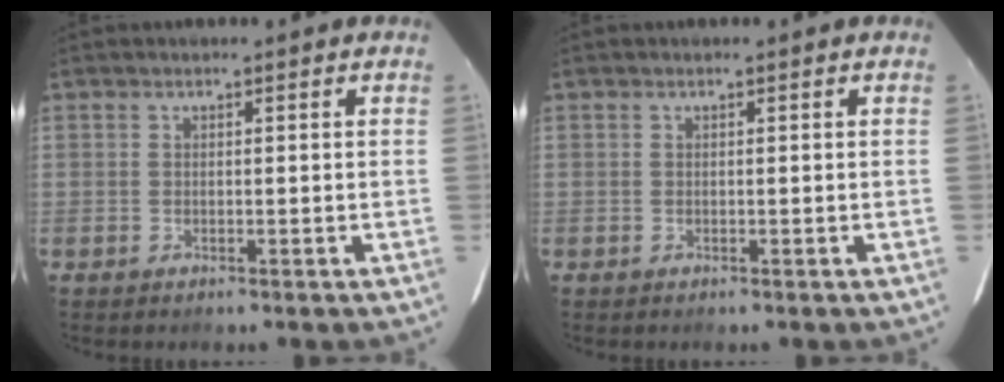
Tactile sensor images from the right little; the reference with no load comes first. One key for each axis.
{"total": 0.0}